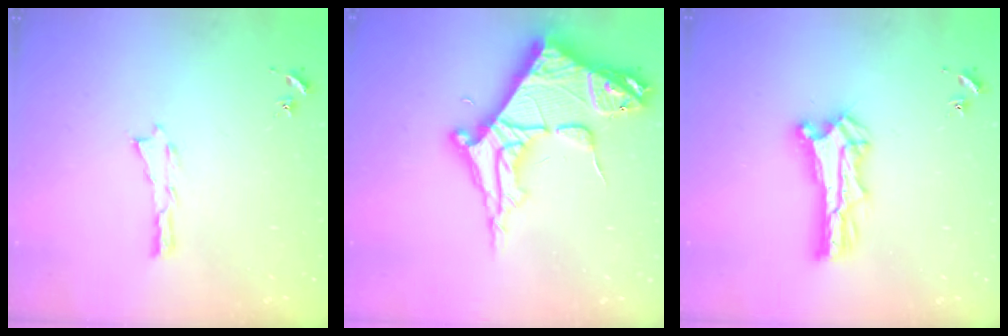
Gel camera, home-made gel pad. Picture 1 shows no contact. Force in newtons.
{"total": 10.6, "press": 10.5, "slide": 1.3}
{"total": 2.7, "press": 2.7, "slide": 0.3}